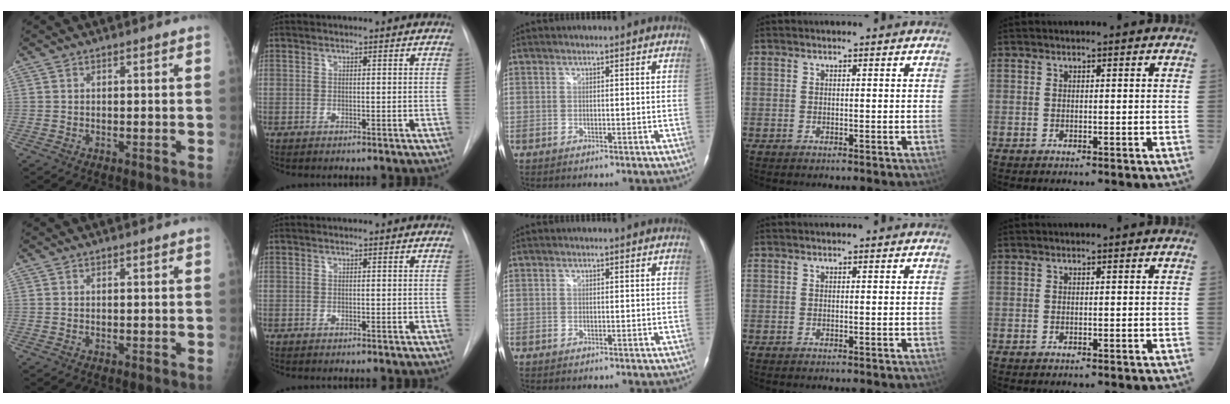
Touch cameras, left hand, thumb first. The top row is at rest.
{}